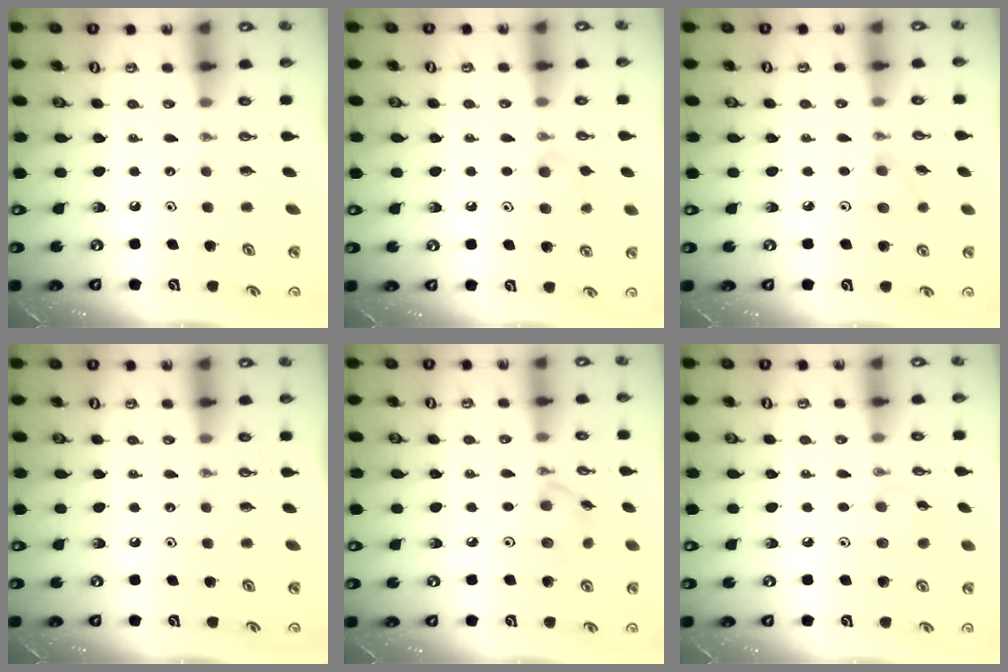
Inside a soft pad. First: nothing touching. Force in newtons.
{"total": 8.4, "press": 7.7, "slide": 3.3}
{"total": 7.0, "press": 5.7, "slide": 4.2}
{"total": 0.0}
{"total": 7.9, "press": 7.8, "slide": 1.2}
{"total": 5.3, "press": 5.1, "slide": 1.1}